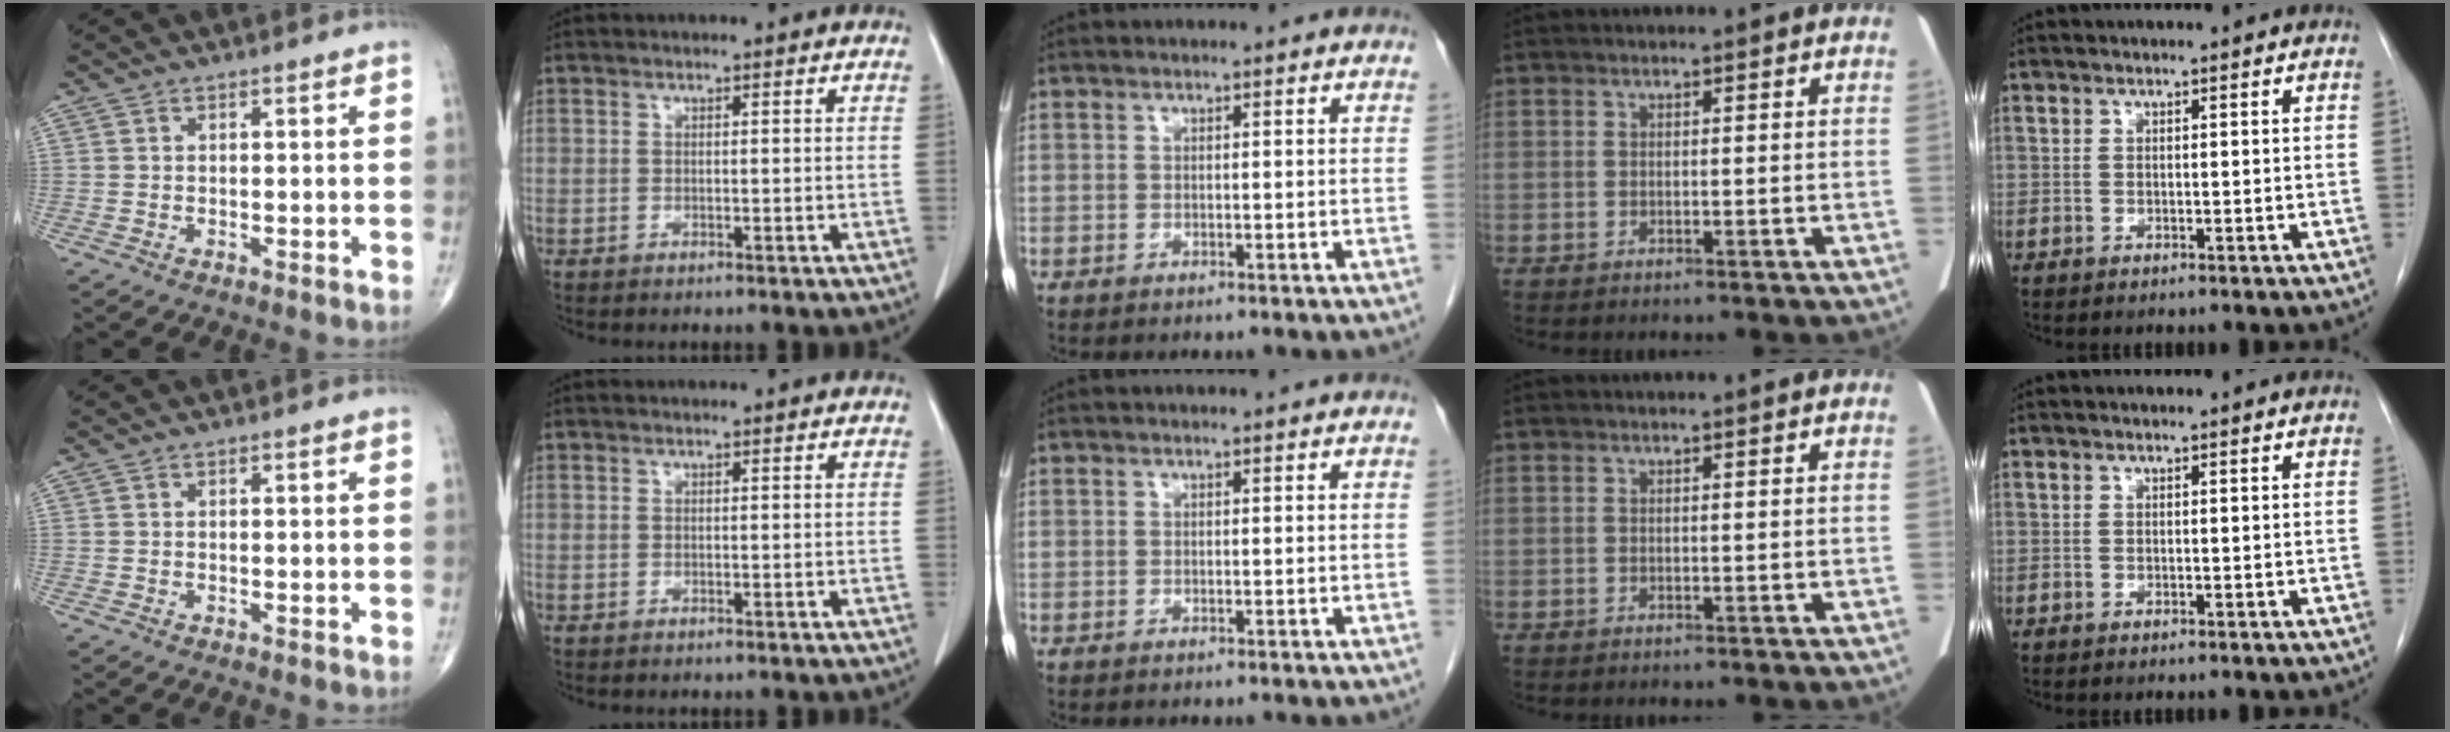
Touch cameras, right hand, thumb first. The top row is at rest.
{}